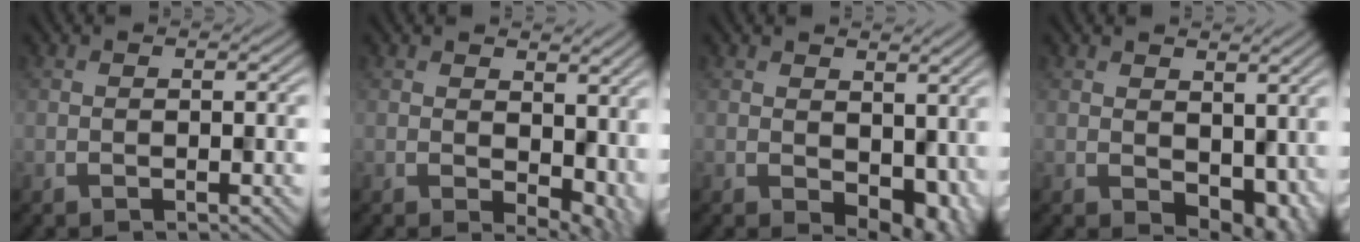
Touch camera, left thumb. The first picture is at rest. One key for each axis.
{"total": 6.7, "fx": -0.1, "fy": 4.4, "fz": 5.1, "tx": -0.066, "ty": -0.025, "tz": 0.012}
{"total": 5.8, "fx": -0.6, "fy": 4.1, "fz": 4.1, "tx": -0.052, "ty": -0.027, "tz": 0.002}
{"total": 5.6, "fx": -0.2, "fy": 4.1, "fz": 3.8, "tx": -0.046, "ty": -0.026, "tz": 0.010}